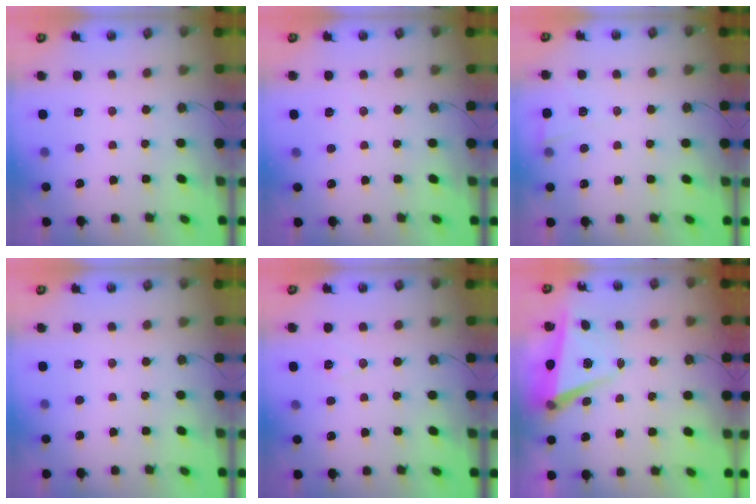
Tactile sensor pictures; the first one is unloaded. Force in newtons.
{"total": 5.3, "press": 3.1, "slide": 4.3}
{"total": 3.0, "press": 2.8, "slide": 1.1}
{"total": 0.0}
{"total": 6.1, "press": 4.3, "slide": 4.4}
{"total": 5.0, "press": 4.7, "slide": 1.8}